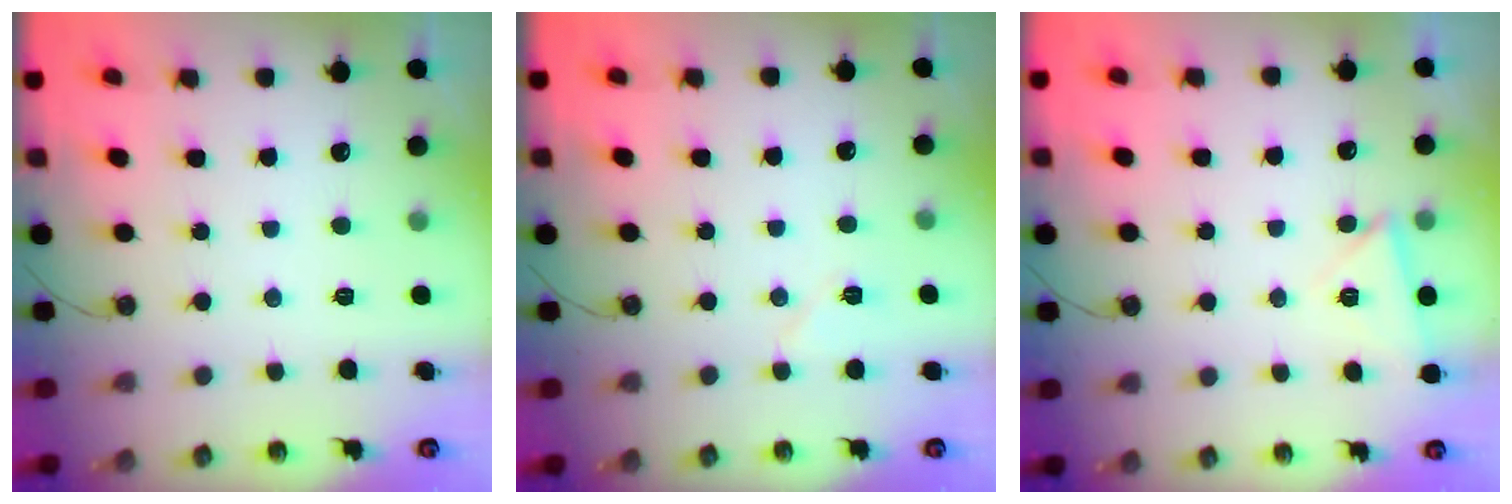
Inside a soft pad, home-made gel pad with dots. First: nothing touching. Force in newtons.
{"total": 6.0, "press": 5.5, "slide": 2.3}
{"total": 4.2, "press": 3.5, "slide": 2.3}